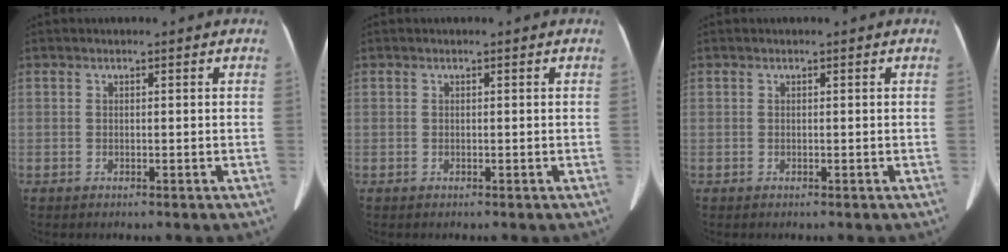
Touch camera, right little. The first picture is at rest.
{"total": 0.0}
{"total": 0.0}